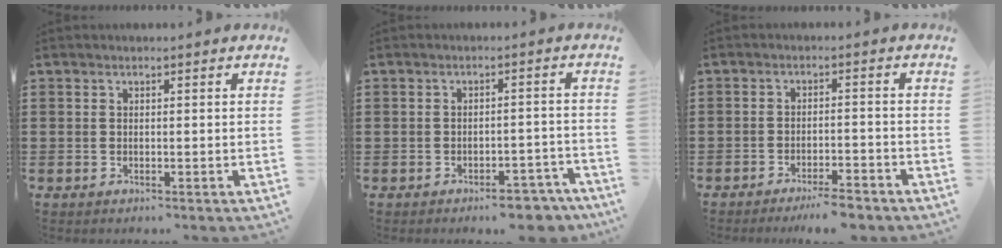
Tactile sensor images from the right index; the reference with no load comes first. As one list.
[{"total": 4.3, "force": [-4.1, 0.8, 1.0], "torque": [-0.015, 0.007, -0.081]}, {"total": 3.8, "force": [-3.4, -0.1, 1.6], "torque": [-0.028, -0.003, -0.066]}]